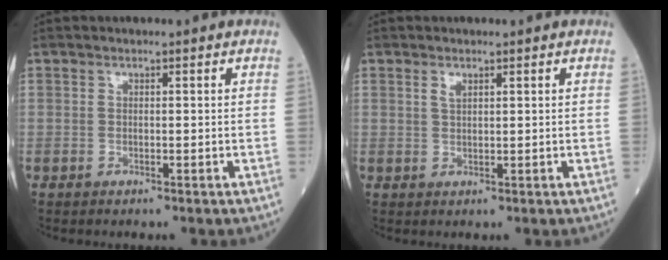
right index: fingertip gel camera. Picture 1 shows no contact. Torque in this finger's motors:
{"motor_torque": [-0.02, 0.02, 0.12, 0.04]}